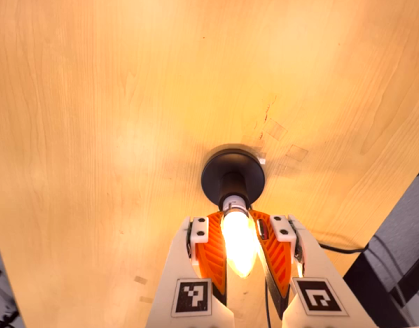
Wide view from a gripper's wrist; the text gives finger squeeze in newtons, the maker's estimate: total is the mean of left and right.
{"total": 28.3, "left": 26.3, "right": 30.2}